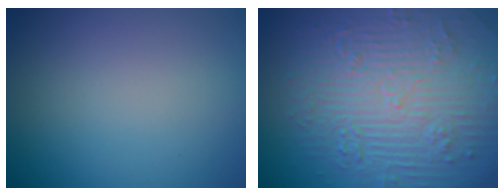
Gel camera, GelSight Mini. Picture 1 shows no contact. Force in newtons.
{"total": 11.0, "press": 7.3, "slide": 8.2}